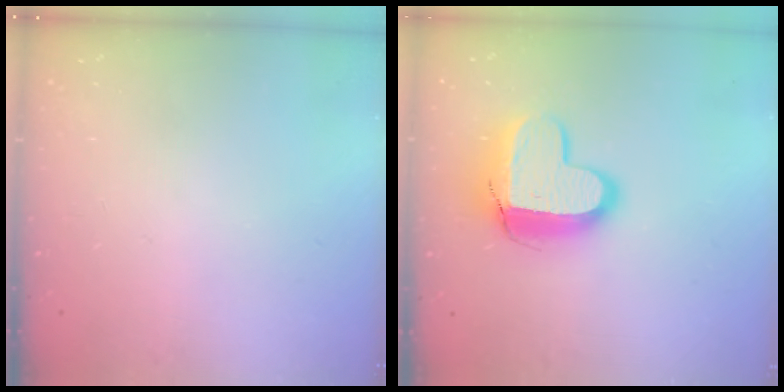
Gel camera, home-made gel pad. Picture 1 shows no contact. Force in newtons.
{"total": 12.7, "press": 12.7, "slide": 1.4}